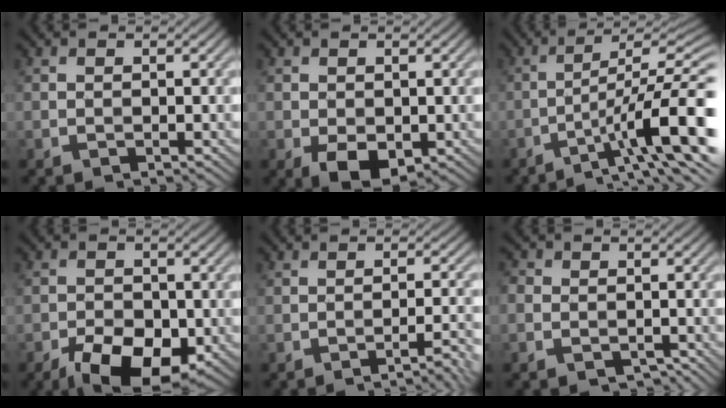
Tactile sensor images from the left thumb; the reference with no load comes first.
{"total": 3.8, "force": [-1.2, 2.4, 2.7], "torque": [-0.054, -0.009, -0.018]}
{"total": 12.7, "force": [-4.9, 2.7, 11.4], "torque": [-0.184, 0.012, -0.080]}
{"total": 9.1, "force": [-4.9, 4.7, 6.0], "torque": [-0.107, -0.016, -0.081]}
{"total": 4.0, "force": [-2.6, 0.5, 3.0], "torque": [-0.044, 0.014, -0.047]}
{"total": 4.1, "force": [-1.7, 3.6, 1.2], "torque": [-0.024, 0.004, -0.043]}